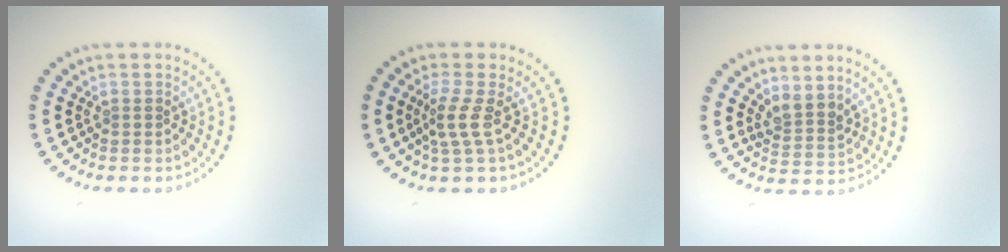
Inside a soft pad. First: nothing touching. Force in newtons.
{"total": 2.3, "press": 1.5, "slide": 1.7}
{"total": 2.4, "press": 1.8, "slide": 1.5}